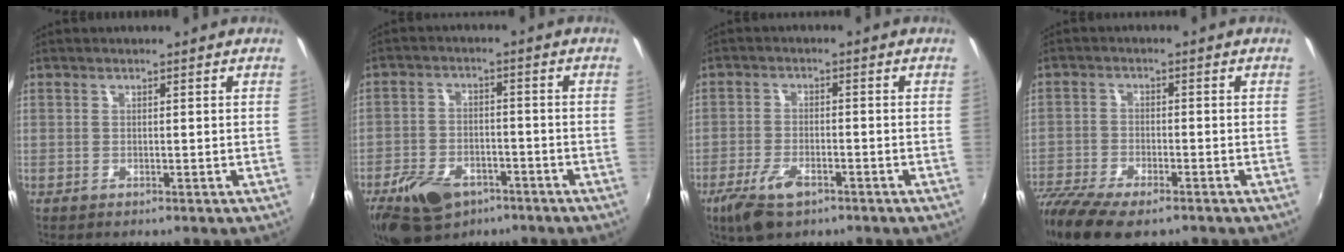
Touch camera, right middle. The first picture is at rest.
{"total": 12.6, "force": [-7.8, 7.3, 6.6], "torque": [-0.161, -0.009, -0.130]}
{"total": 7.5, "force": [-4.7, 3.2, 4.9], "torque": [-0.123, -0.016, -0.086]}
{"total": 15.0, "force": [-11.0, 5.4, 8.6], "torque": [-0.209, -0.054, -0.197]}